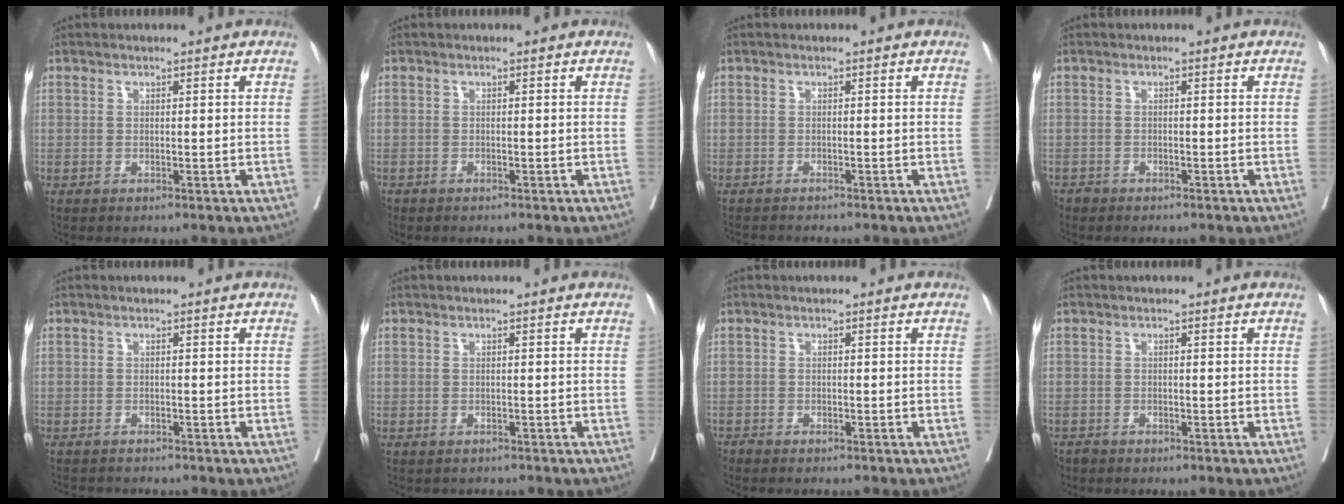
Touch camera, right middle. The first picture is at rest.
{"total": 1.3, "force": [-1.1, 0.7, 0.2], "torque": [-0.009, -0.001, -0.020]}
{"total": 2.5, "force": [-2.5, 0.2, 0.5], "torque": [-0.005, -0.008, -0.039]}
{"total": 2.1, "force": [-1.9, 1.0, 0.1], "torque": [-0.004, -0.001, -0.032]}
{"total": 3.0, "force": [-2.9, 0.3, 0.4], "torque": [-0.002, -0.009, -0.046]}
{"total": 2.3, "force": [-2.0, 1.0, 0.2], "torque": [-0.010, -0.002, -0.030]}
{"total": 3.4, "force": [-3.3, 0.4, 0.7], "torque": [-0.003, -0.007, -0.051]}
{"total": 2.1, "force": [-1.9, 1.0, 0.1], "torque": [-0.004, -0.003, -0.033]}